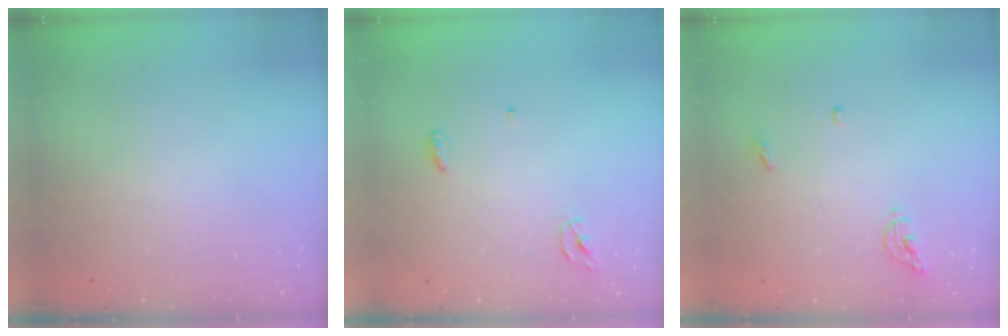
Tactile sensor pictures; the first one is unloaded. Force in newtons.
{"total": 3.9, "press": 3.9, "slide": 0.2}
{"total": 6.5, "press": 6.5, "slide": 0.5}